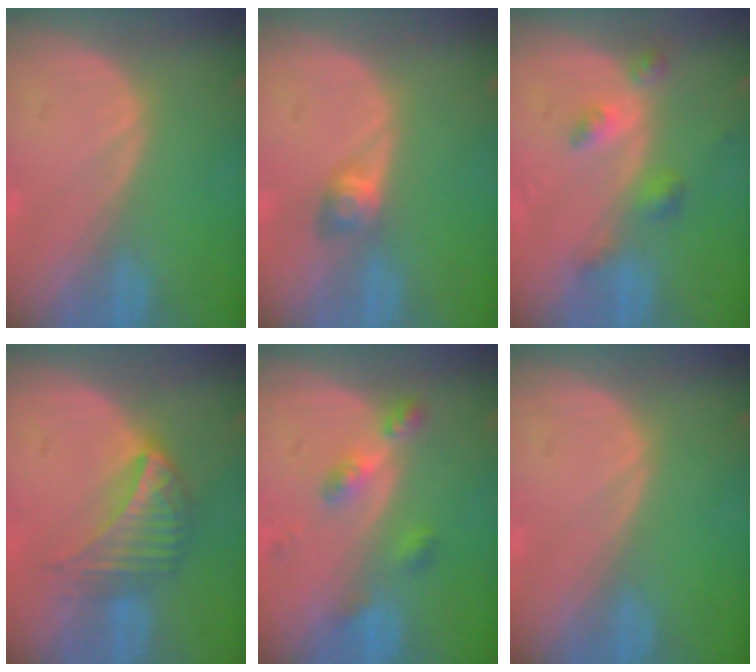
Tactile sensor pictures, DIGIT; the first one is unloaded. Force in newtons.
{"total": 2.9, "press": 2.6, "slide": 1.4}
{"total": 4.2, "press": 3.9, "slide": 1.6}
{"total": 7.4, "press": 6.6, "slide": 3.5}
{"total": 4.6, "press": 4.2, "slide": 1.9}
{"total": 0.0}